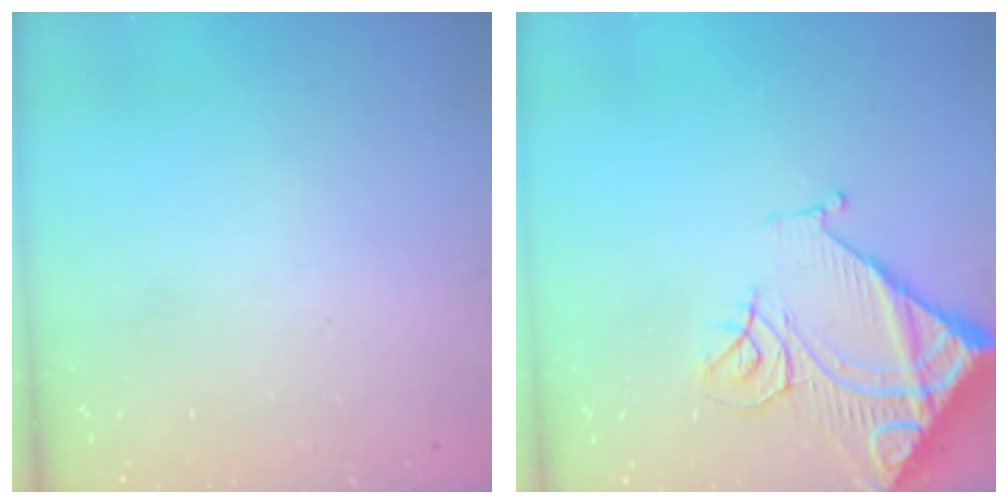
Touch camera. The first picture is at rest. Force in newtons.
{"total": 17.1, "press": 17.0, "slide": 1.8}